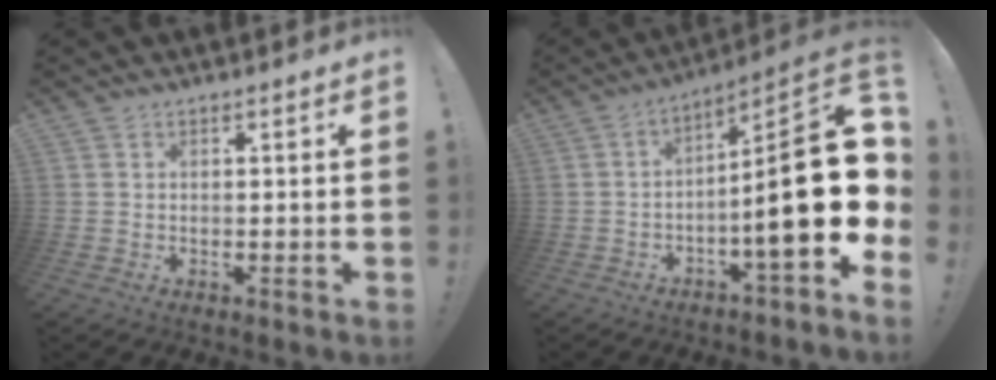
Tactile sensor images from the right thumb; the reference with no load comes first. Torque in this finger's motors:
{"motor_torque": [0.52, 0.73, 1.75, -1.02, 0.26]}